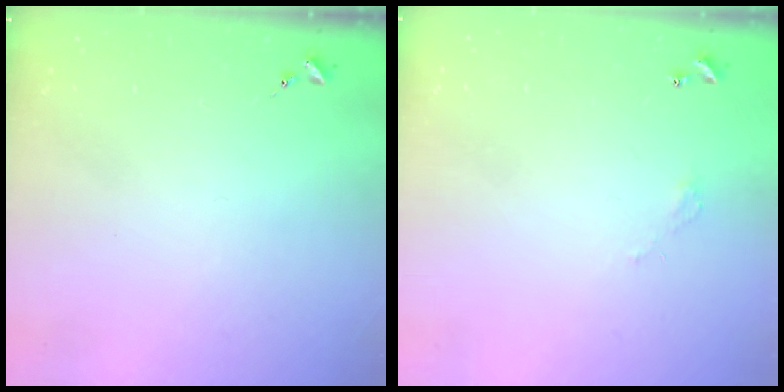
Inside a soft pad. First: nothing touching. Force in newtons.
{"total": 2.7, "press": 2.7, "slide": 0.2}